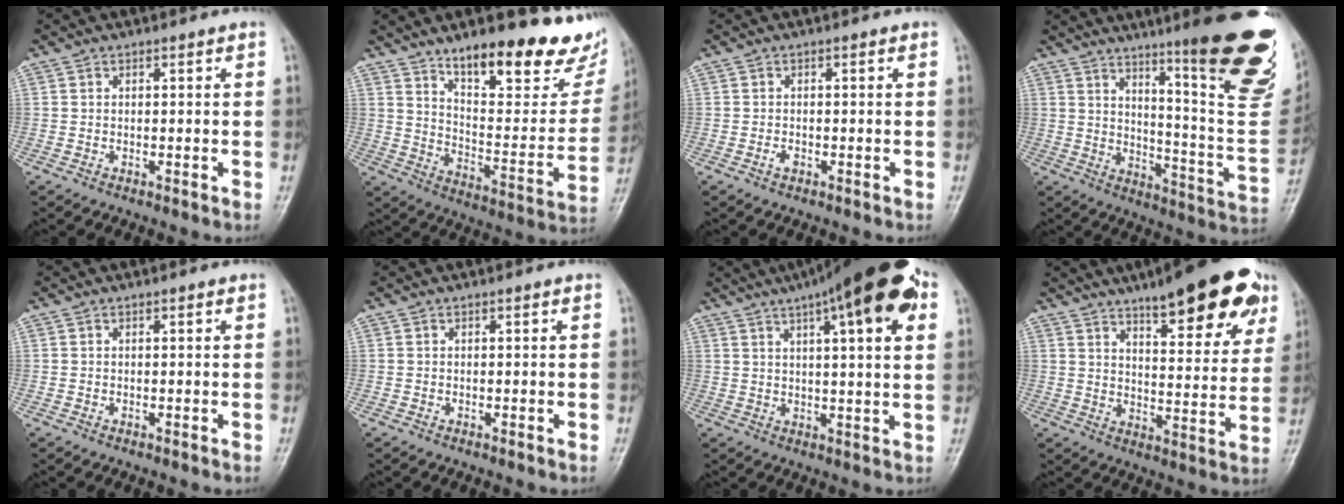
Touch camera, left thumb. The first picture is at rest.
{"total": 24.9, "force": [17.2, 8.6, 15.9], "torque": [-0.168, -0.096, 0.252]}
{"total": 1.1, "force": [-0.5, 0.6, 0.7], "torque": [-0.012, 0.001, -0.011]}
{"total": 26.9, "force": [15.0, 4.2, 21.9], "torque": [-0.238, -0.077, 0.214]}
{"total": 0.0}
{"total": 0.0}
{"total": 19.5, "force": [9.5, 4.9, 16.3], "torque": [-0.231, 0.007, 0.134]}
{"total": 21.2, "force": [13.4, 6.1, 15.3], "torque": [-0.174, -0.042, 0.184]}